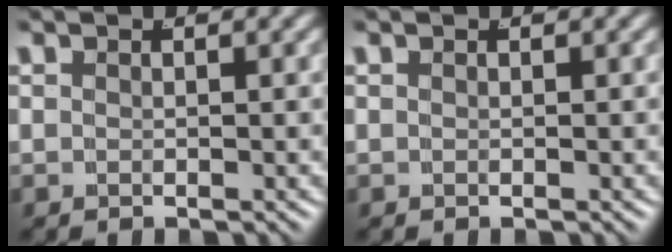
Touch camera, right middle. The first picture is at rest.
{"total": 0.0}